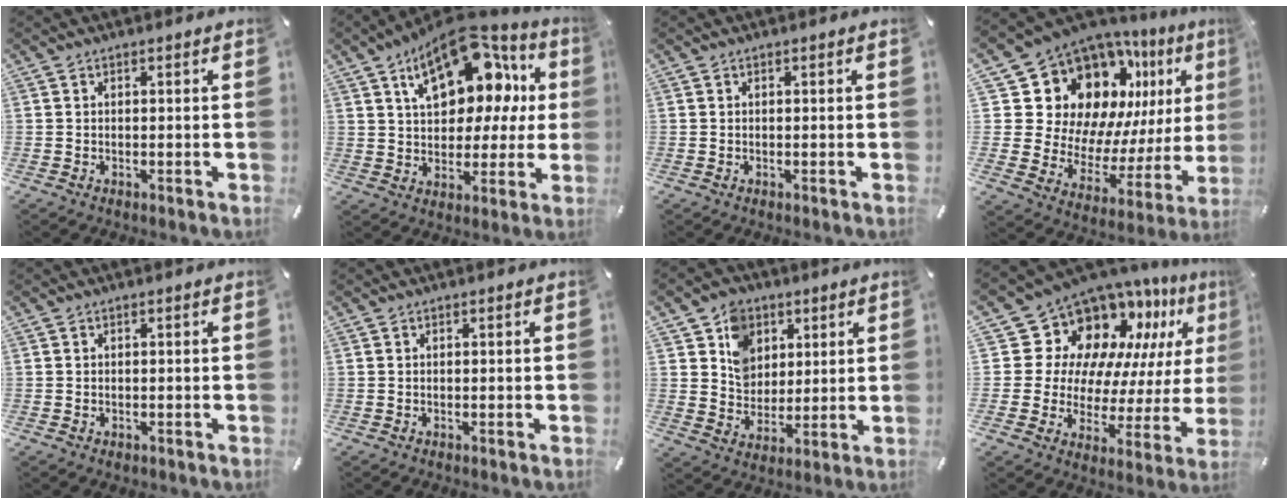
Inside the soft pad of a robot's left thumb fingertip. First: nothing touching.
{"total": 18.6, "force": [8.9, 11.0, 12.1], "torque": [-0.191, -0.047, 0.155]}
{"total": 0.0}
{"total": 18.6, "force": [11.4, 12.8, 7.1], "torque": [-0.104, -0.115, 0.229]}
{"total": 0.6, "force": [-0.1, 0.3, 0.4], "torque": [-0.008, 0.002, -0.003]}
{"total": 0.0}
{"total": 9.7, "force": [4.4, 8.4, 2.3], "torque": [-0.041, -0.015, 0.083]}
{"total": 15.1, "force": [10.2, 10.0, 4.9], "torque": [-0.090, -0.111, 0.189]}